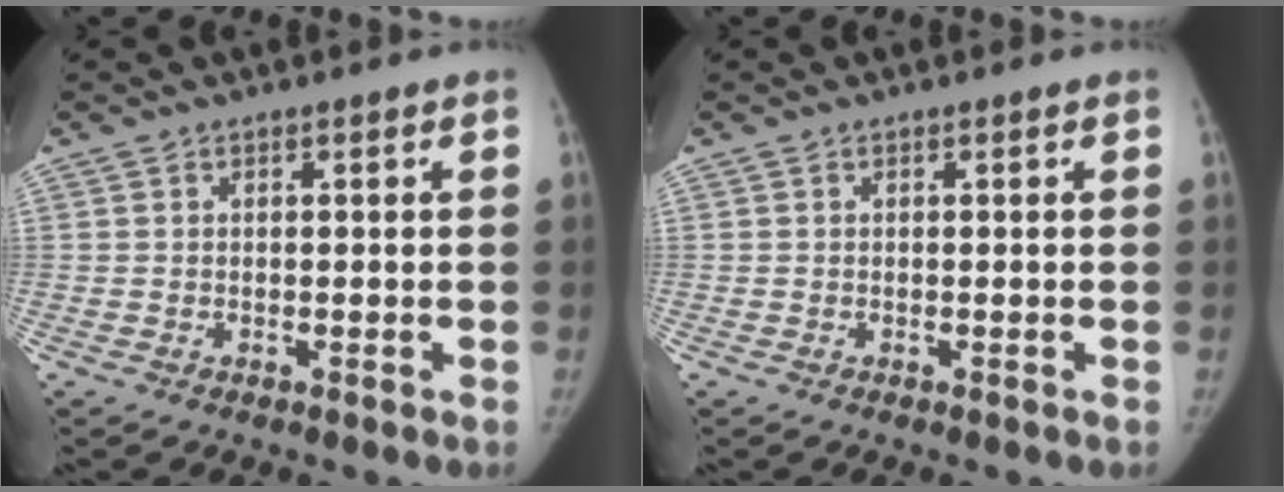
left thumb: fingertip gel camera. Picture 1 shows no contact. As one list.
[{"total": 0.0}]